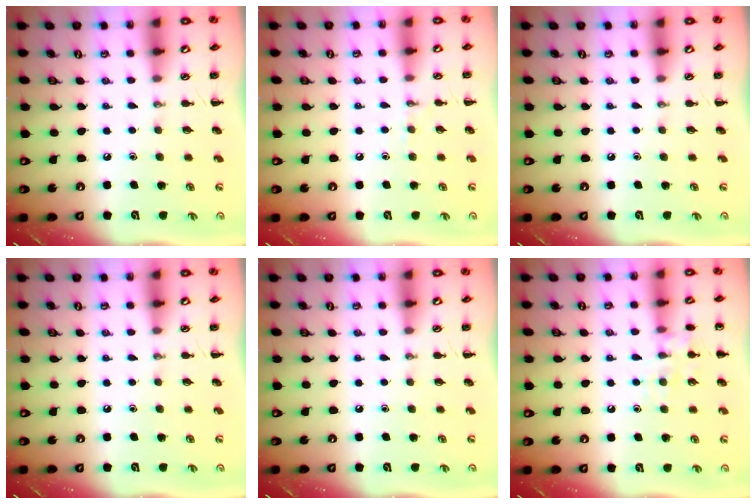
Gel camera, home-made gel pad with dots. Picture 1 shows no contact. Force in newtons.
{"total": 5.0, "press": 4.9, "slide": 1.2}
{"total": 0.0}
{"total": 0.0}
{"total": 0.0}
{"total": 8.5, "press": 8.4, "slide": 1.0}